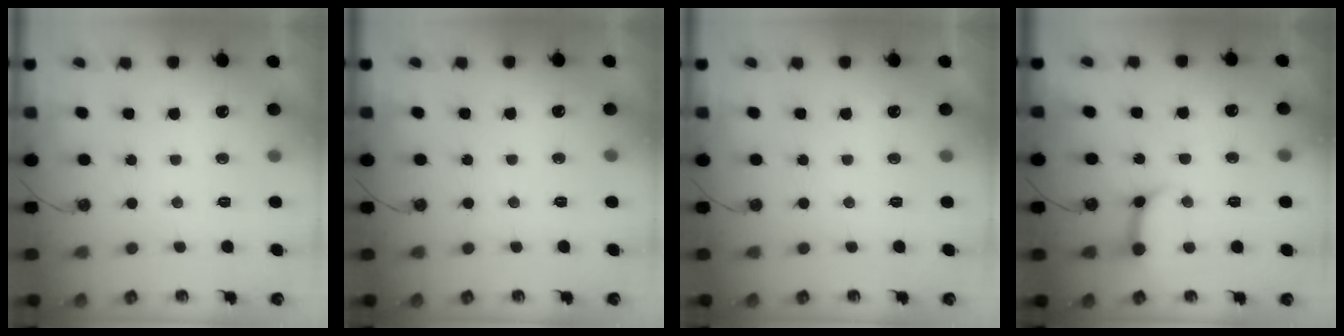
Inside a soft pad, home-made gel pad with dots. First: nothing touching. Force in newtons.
{"total": 3.5, "press": 3.4, "slide": 0.3}
{"total": 0.0}
{"total": 11.1, "press": 11.0, "slide": 1.0}